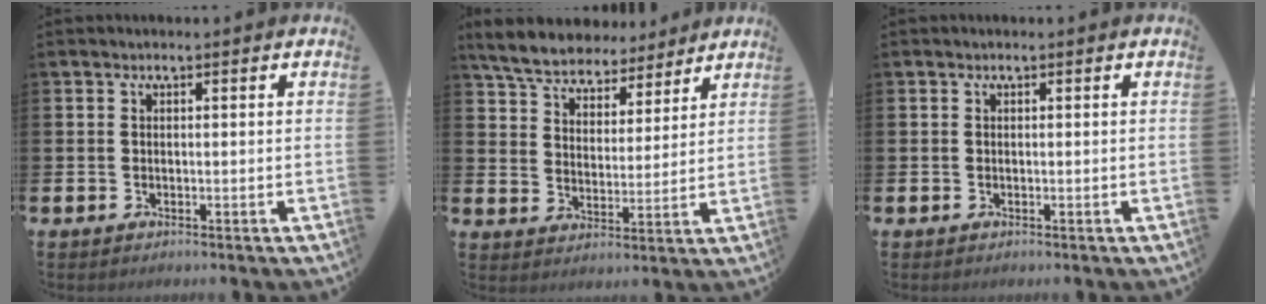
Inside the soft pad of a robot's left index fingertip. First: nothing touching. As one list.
[{"total": 6.9, "force": [6.6, 2.0, 1.1], "torque": [-0.059, -0.037, 0.119]}, {"total": 0.0}]